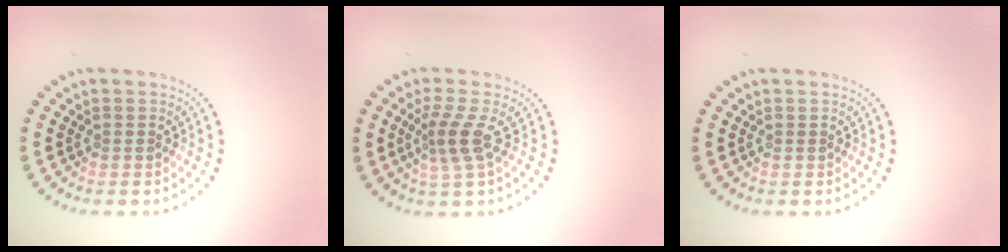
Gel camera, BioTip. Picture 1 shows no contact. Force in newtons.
{"total": 2.7, "press": 1.9, "slide": 1.9}
{"total": 0.0}